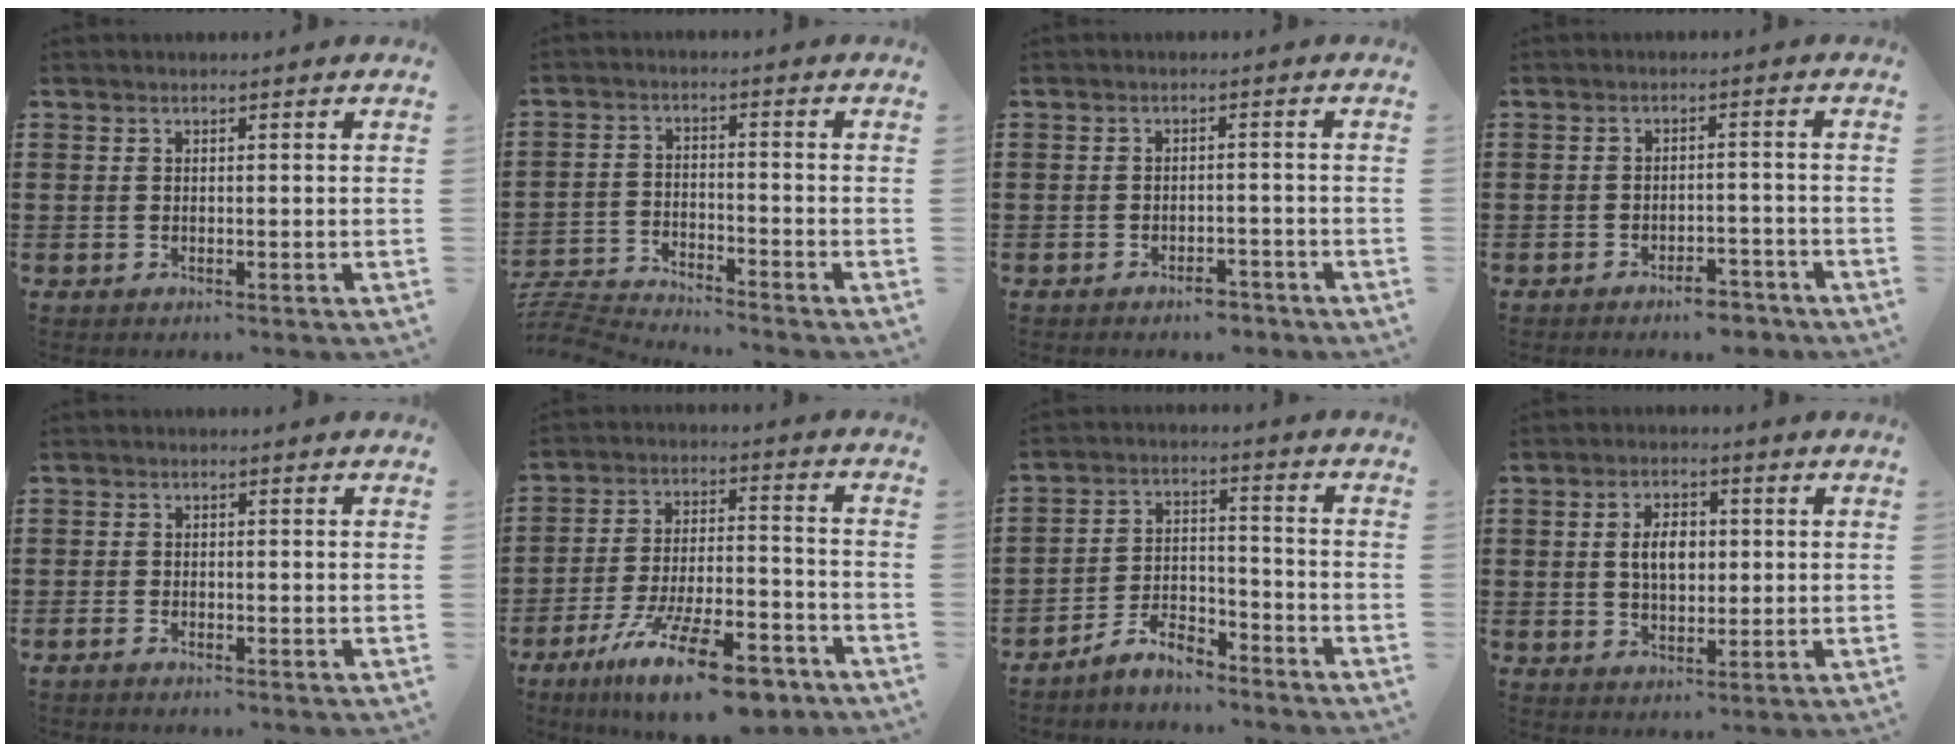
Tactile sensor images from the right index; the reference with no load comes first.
{"total": 4.4, "force": [-4.4, 0.1, 0.2], "torque": [-0.030, -0.006, -0.098]}
{"total": 2.9, "force": [-2.7, 0.7, 0.7], "torque": [-0.016, 0.004, -0.055]}
{"total": 4.0, "force": [-3.7, 0.8, 1.3], "torque": [-0.021, 0.007, -0.073]}
{"total": 0.9, "force": [-0.8, 0.2, 0.2], "torque": [-0.007, -0.001, -0.016]}
{"total": 14.5, "force": [-10.2, 3.3, 9.8], "torque": [-0.174, 0.036, -0.181]}
{"total": 5.8, "force": [-5.4, 1.3, 1.6], "torque": [-0.034, 0.011, -0.106]}
{"total": 4.8, "force": [0.4, 2.9, 3.8], "torque": [-0.064, 0.005, 0.001]}